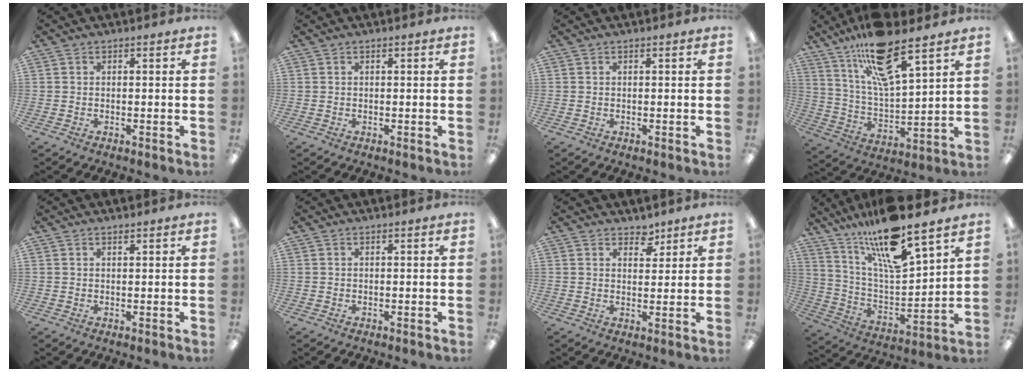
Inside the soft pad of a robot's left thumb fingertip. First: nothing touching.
{"total": 0.0}
{"total": 0.0}
{"total": 16.8, "force": [11.9, 4.4, 11.0], "torque": [-0.200, -0.051, 0.198]}
{"total": 0.9, "force": [0.8, 0.1, 0.3], "torque": [-0.007, 0.000, 0.015]}
{"total": 0.0}
{"total": 3.8, "force": [3.1, 1.9, 0.8], "torque": [0.002, -0.019, 0.055]}
{"total": 17.1, "force": [13.8, 2.7, 9.8], "torque": [-0.187, -0.090, 0.233]}